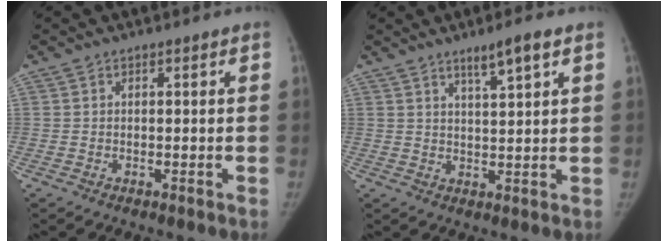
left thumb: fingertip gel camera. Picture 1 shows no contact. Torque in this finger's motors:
{"motor_torque": [0.30, -0.25, 0.48, -0.79, 0.01]}